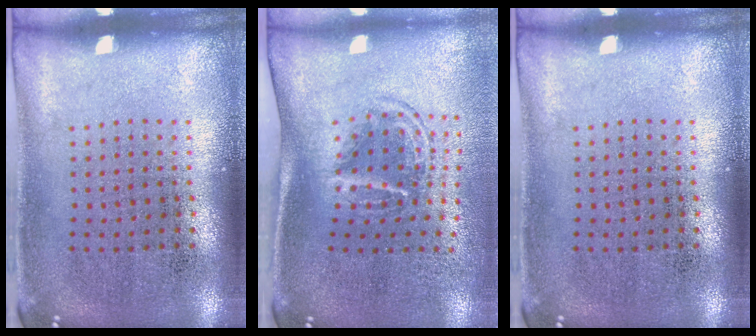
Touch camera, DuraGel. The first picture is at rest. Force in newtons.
{"total": 1.8, "press": 1.2, "slide": 1.3}
{"total": 0.0}